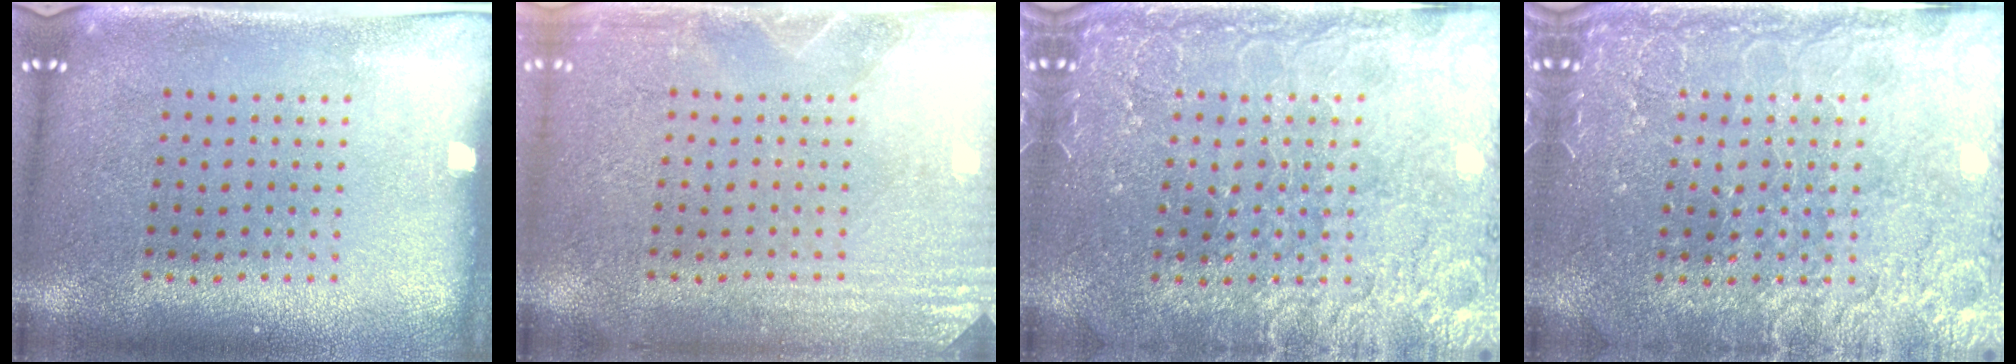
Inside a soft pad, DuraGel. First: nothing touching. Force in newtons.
{"total": 2.9, "press": 2.9, "slide": 0.5}
{"total": 3.7, "press": 3.7, "slide": 0.5}
{"total": 3.7, "press": 3.7, "slide": 0.5}